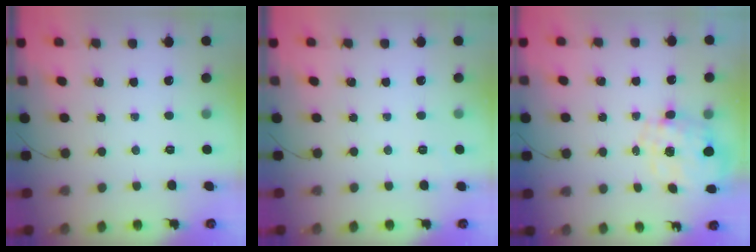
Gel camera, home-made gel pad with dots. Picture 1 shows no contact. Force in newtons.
{"total": 2.0, "press": 1.6, "slide": 1.2}
{"total": 2.5, "press": 2.3, "slide": 1.0}